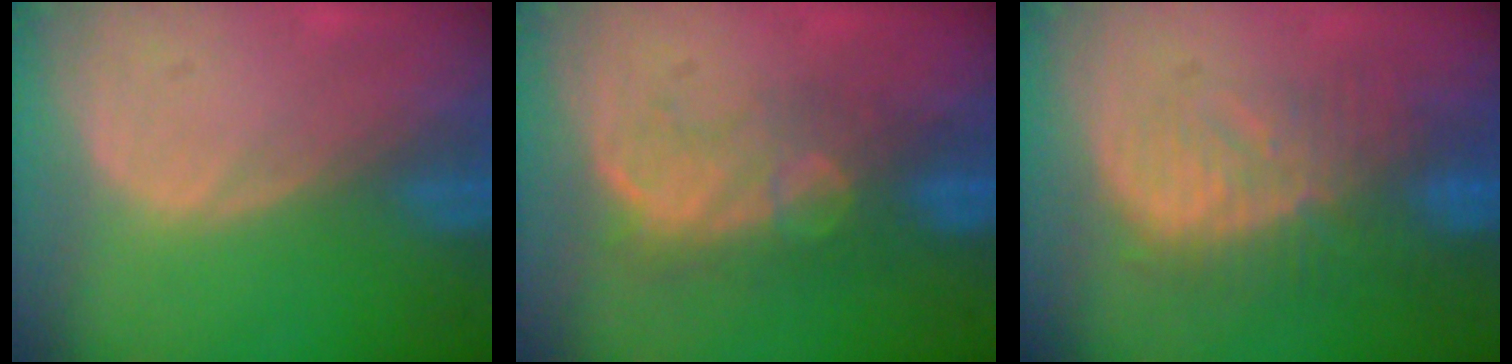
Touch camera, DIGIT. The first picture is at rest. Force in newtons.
{"total": 7.6, "press": 7.3, "slide": 2.1}
{"total": 9.9, "press": 9.1, "slide": 3.9}